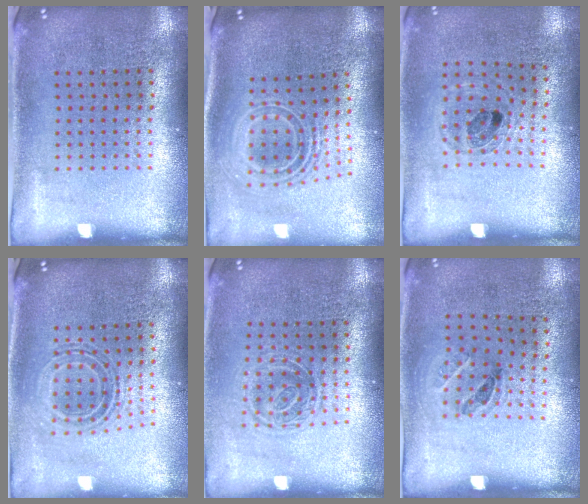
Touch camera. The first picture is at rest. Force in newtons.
{"total": 2.3, "press": 1.7, "slide": 1.6}
{"total": 0.9, "press": 0.9, "slide": 0.2}
{"total": 0.7, "press": 0.7, "slide": 0.2}
{"total": 1.3, "press": 1.0, "slide": 0.8}
{"total": 1.2, "press": 0.7, "slide": 0.9}